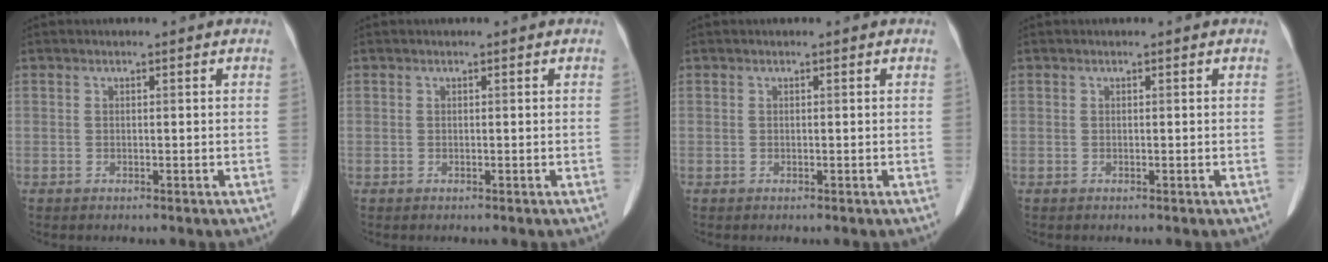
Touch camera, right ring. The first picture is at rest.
{"total": 0.0}
{"total": 0.0}
{"total": 0.0}